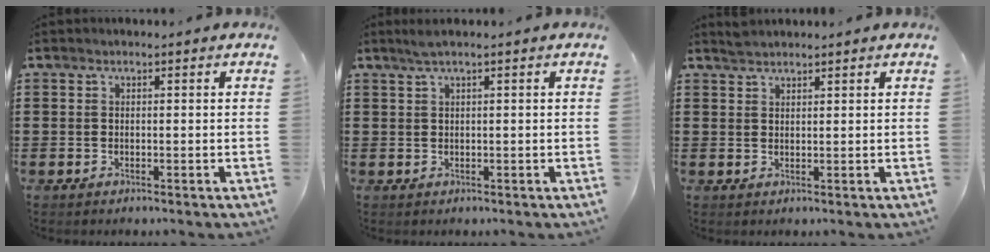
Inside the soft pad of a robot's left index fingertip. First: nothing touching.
{"total": 1.4, "force": [0.6, -0.1, 1.2], "torque": [-0.023, -0.001, 0.012]}
{"total": 1.6, "force": [1.5, 0.2, 0.1], "torque": [-0.006, 0.001, 0.030]}